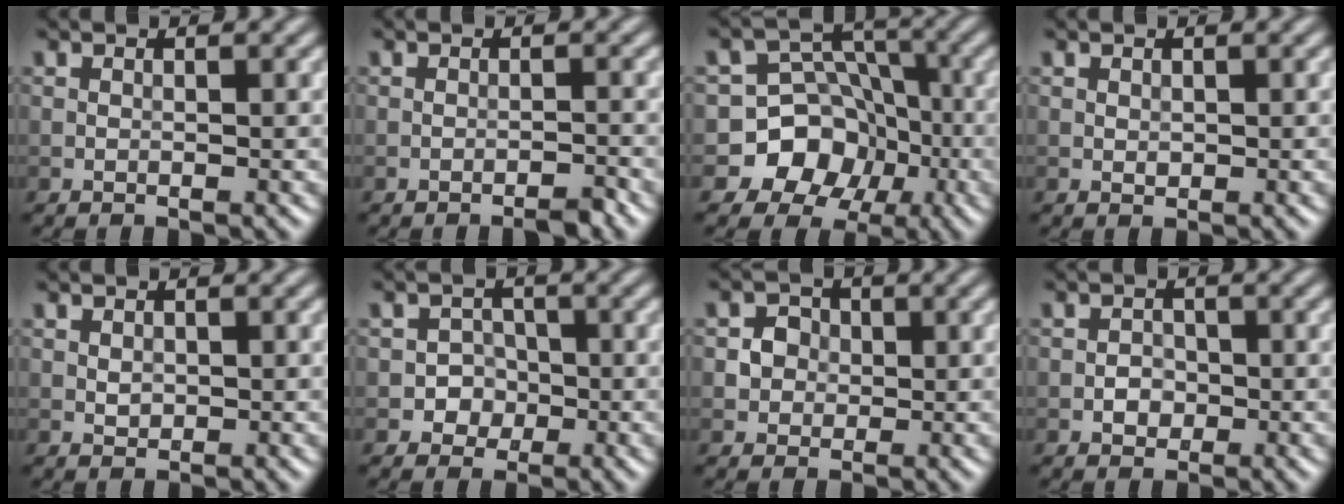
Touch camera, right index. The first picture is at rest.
{"total": 1.5, "force": [-1.2, 0.2, 0.8], "torque": [-0.008, 0.002, -0.019]}
{"total": 9.0, "force": [-3.7, 8.0, 2.0], "torque": [-0.014, 0.004, -0.092]}
{"total": 0.5, "force": [0.2, 0.4, 0.2], "torque": [-0.004, -0.002, 0.005]}
{"total": 0.9, "force": [0.3, 0.7, 0.5], "torque": [-0.009, -0.002, 0.007]}
{"total": 2.4, "force": [-0.6, 2.2, 0.6], "torque": [0.011, 0.002, -0.020]}
{"total": 2.3, "force": [0.0, 2.2, 0.8], "torque": [-0.001, -0.003, -0.004]}
{"total": 1.6, "force": [-0.5, 1.4, 0.7], "torque": [-0.005, 0.001, -0.011]}